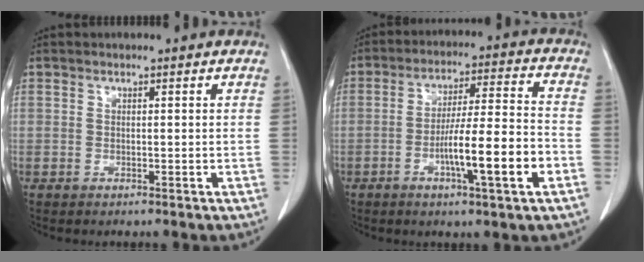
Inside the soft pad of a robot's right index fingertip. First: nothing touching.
{"total": 13.2, "force": [-4.6, 0.4, 12.4], "torque": [-0.207, 0.001, -0.076]}